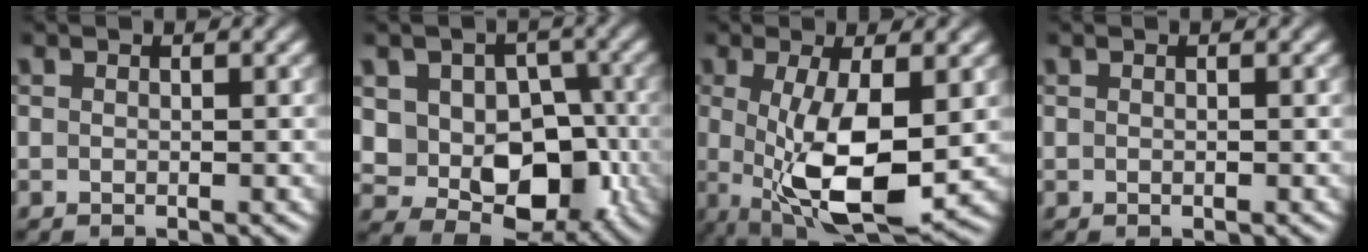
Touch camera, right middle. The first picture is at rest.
{"total": 8.3, "force": [-0.9, 6.4, 5.2], "torque": [-0.051, -0.001, -0.023]}
{"total": 9.7, "force": [-0.8, 3.6, 8.9], "torque": [-0.174, -0.025, -0.004]}
{"total": 0.0}